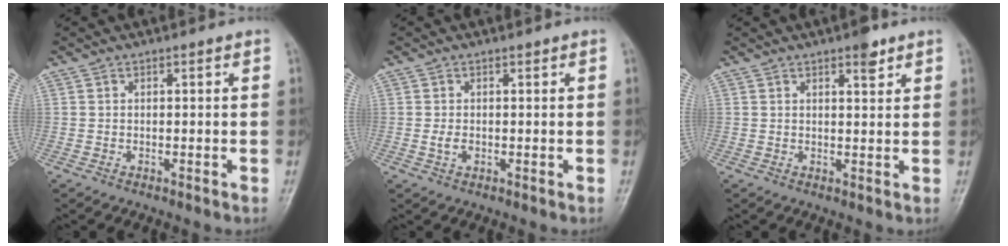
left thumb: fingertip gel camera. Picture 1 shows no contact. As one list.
[{"total": 1.6, "force": [0.0, 1.1, 1.2], "torque": [-0.022, -0.002, 0.000]}, {"total": 3.1, "force": [2.1, 1.0, 2.1], "torque": [-0.021, -0.011, 0.028]}]